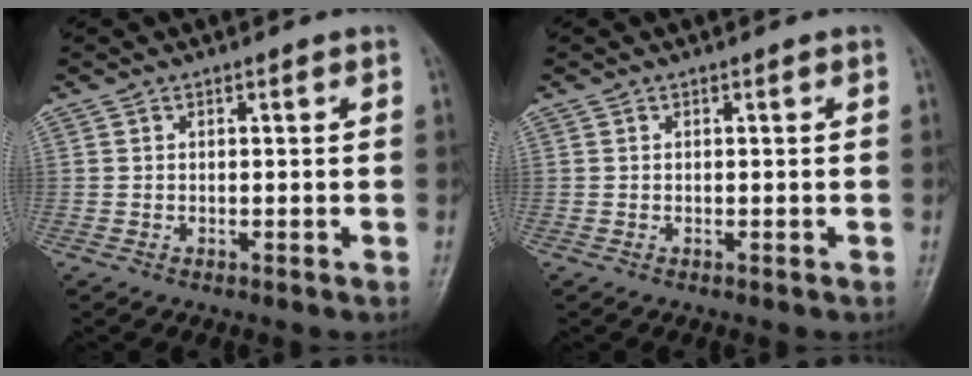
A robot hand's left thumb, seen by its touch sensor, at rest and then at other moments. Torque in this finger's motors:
{"motor_torque": [0.00, 0.00, -0.03, 0.00, 0.00]}